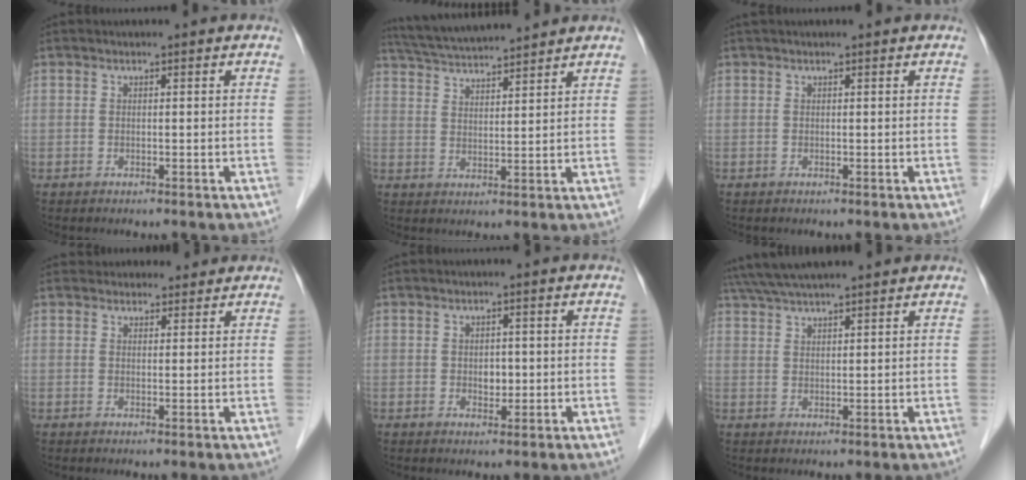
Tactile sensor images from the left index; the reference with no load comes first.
{"total": 10.7, "force": [10.0, -0.3, 3.8], "torque": [-0.078, 0.026, 0.166]}
{"total": 1.2, "force": [1.0, -0.1, 0.6], "torque": [-0.011, 0.022, 0.020]}
{"total": 4.2, "force": [3.9, 1.7, 0.0], "torque": [0.009, 0.015, 0.047]}
{"total": 2.0, "force": [-0.1, 1.4, 1.4], "torque": [-0.023, 0.001, 0.002]}
{"total": 11.0, "force": [9.8, 0.7, 5.1], "torque": [-0.093, 0.043, 0.152]}